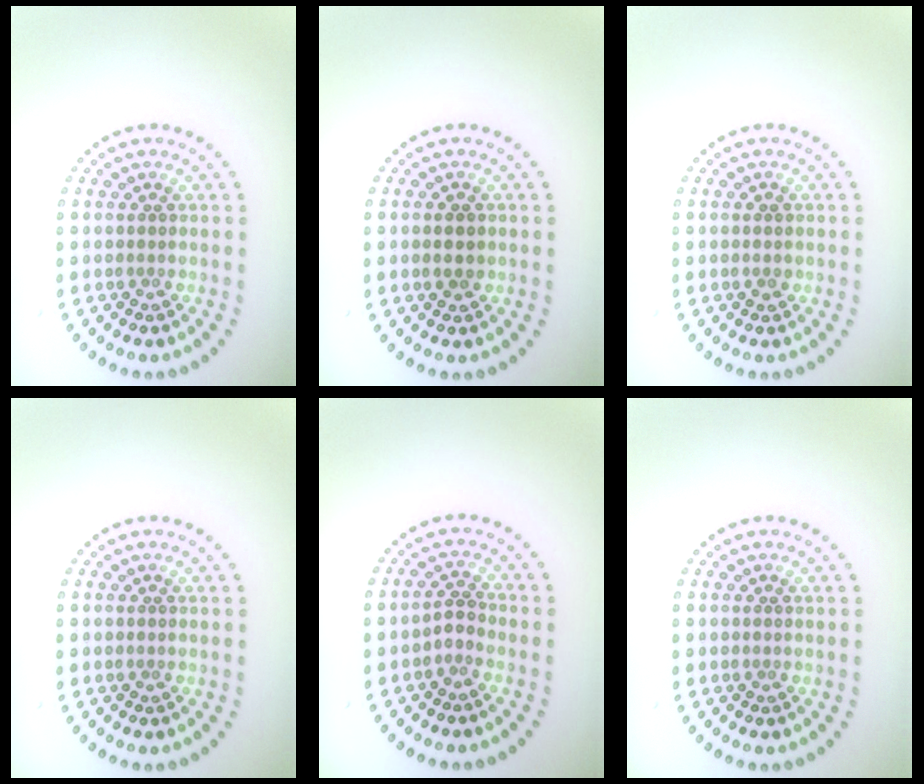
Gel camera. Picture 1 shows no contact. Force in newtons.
{"total": 1.9, "press": 1.9, "slide": 0.1}
{"total": 1.1, "press": 1.0, "slide": 0.2}
{"total": 0.0}
{"total": 1.1, "press": 0.8, "slide": 0.8}
{"total": 0.0}